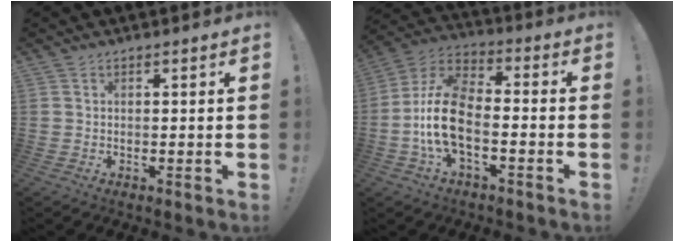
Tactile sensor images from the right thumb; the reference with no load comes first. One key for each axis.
{"total": 15.3, "fx": -4.5, "fy": 8.1, "fz": 12.1, "tx": -0.232, "ty": 0.029, "tz": -0.073}